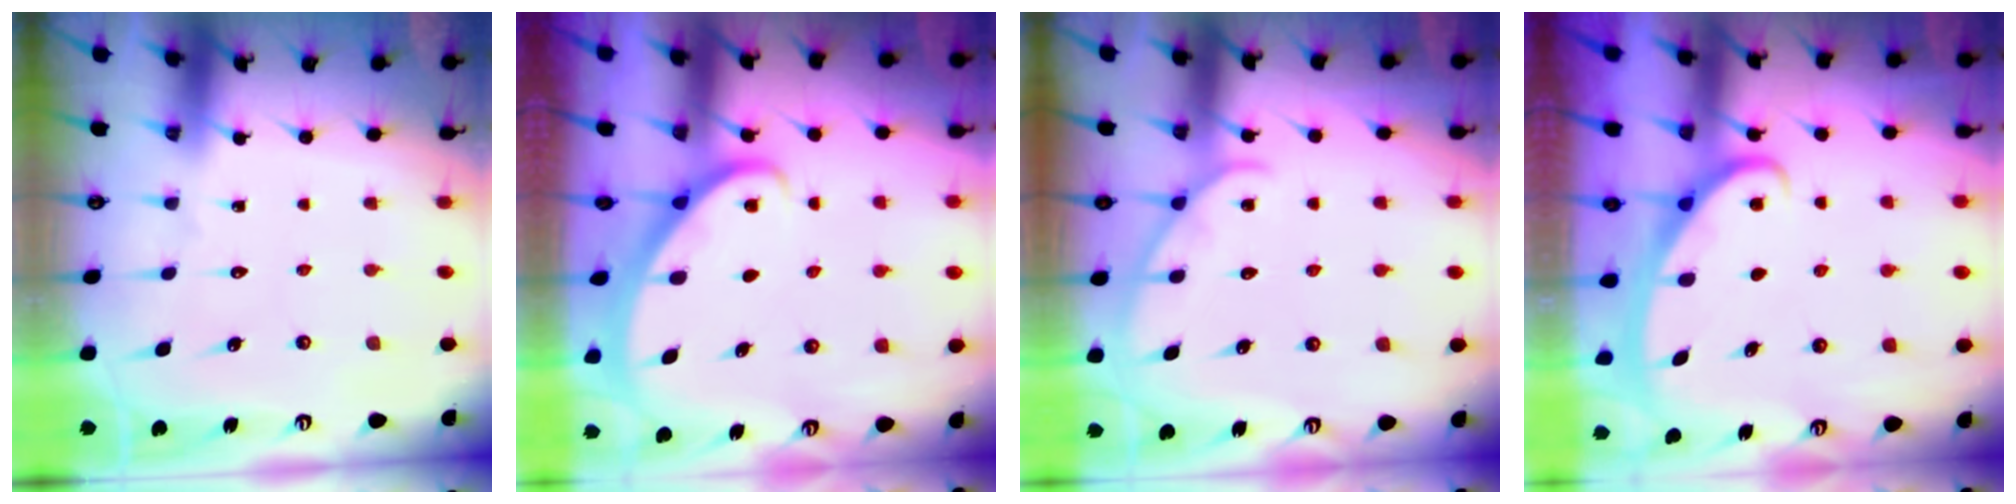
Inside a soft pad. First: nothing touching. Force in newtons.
{"total": 2.1, "press": 2.1, "slide": 0.2}
{"total": 3.8, "press": 3.7, "slide": 0.4}
{"total": 2.9, "press": 2.9, "slide": 0.4}